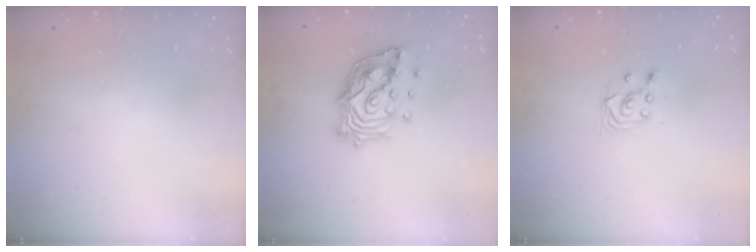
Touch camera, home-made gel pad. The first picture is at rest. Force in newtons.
{"total": 14.8, "press": 14.7, "slide": 1.6}
{"total": 2.9, "press": 2.7, "slide": 1.0}